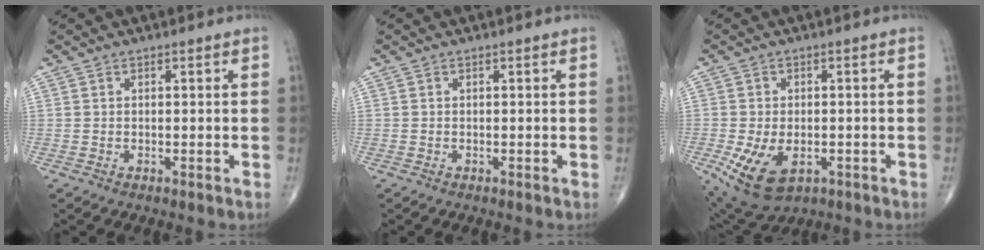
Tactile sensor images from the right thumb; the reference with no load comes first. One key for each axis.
{"total": 0.0}
{"total": 10.2, "fx": -3.4, "fy": 6.0, "fz": 7.4, "tx": -0.136, "ty": -0.002, "tz": -0.044}